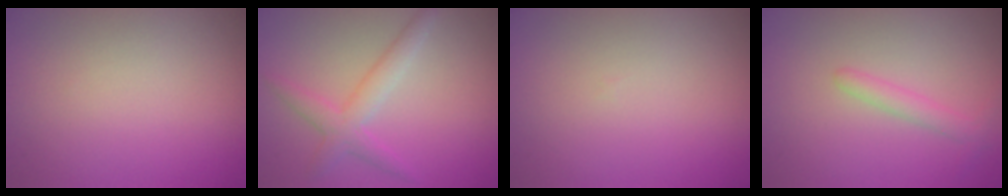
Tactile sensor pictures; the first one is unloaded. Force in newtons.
{"total": 2.9, "press": 2.9, "slide": 0.1}
{"total": 0.0}
{"total": 1.4, "press": 1.4, "slide": 0.0}